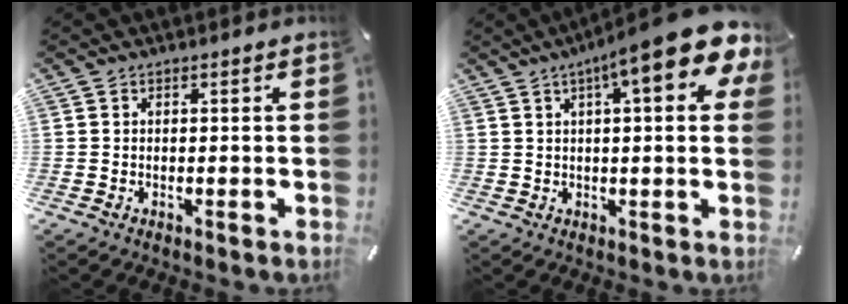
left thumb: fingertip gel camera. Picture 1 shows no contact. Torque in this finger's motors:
{"motor_torque": [1.04, 0.77, 2.06, -0.71, 0.33]}